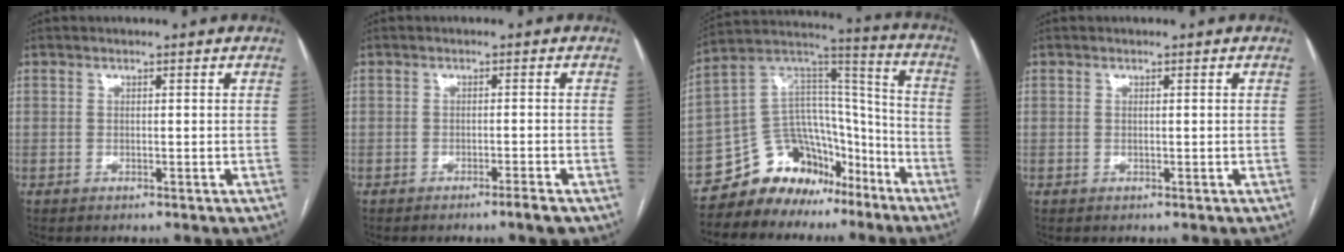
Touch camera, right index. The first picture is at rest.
{"total": 2.3, "force": [-1.7, -0.3, 1.5], "torque": [-0.023, -0.004, -0.026]}
{"total": 15.3, "force": [-11.5, 9.0, 4.4], "torque": [-0.060, 0.096, -0.193]}
{"total": 0.0}